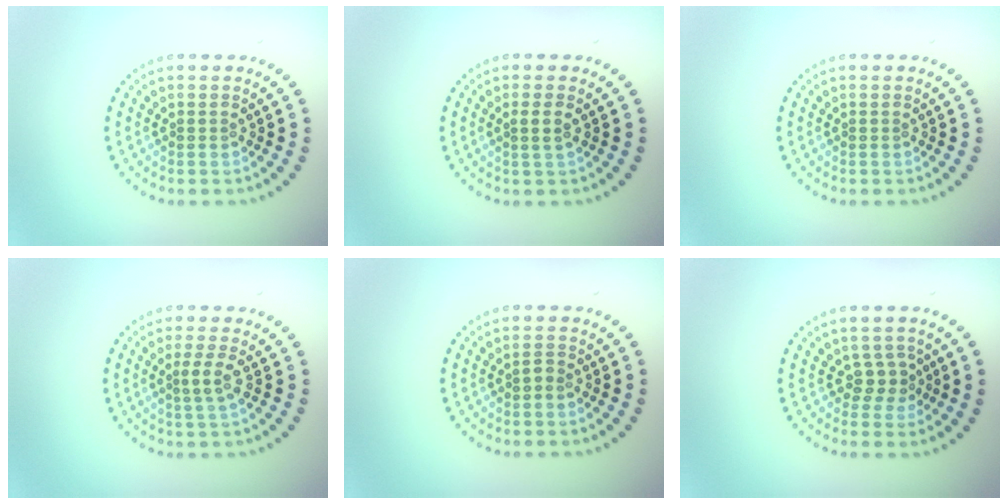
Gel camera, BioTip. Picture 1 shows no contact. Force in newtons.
{"total": 1.2, "press": 1.0, "slide": 0.7}
{"total": 0.0}
{"total": 1.7, "press": 1.4, "slide": 1.1}
{"total": 0.6, "press": 0.5, "slide": 0.3}
{"total": 1.8, "press": 1.4, "slide": 1.1}